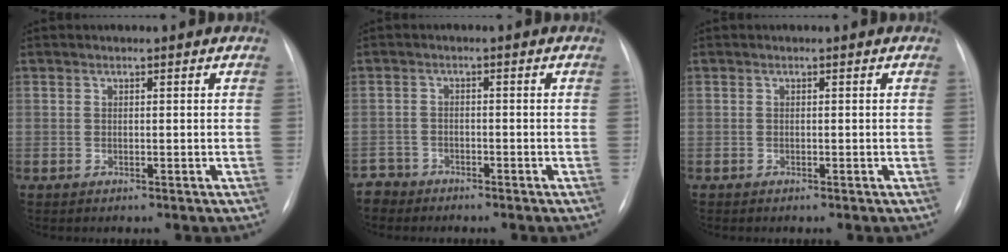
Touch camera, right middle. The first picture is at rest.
{"total": 2.9, "force": [-2.5, 1.1, -1.0], "torque": [0.018, 0.000, -0.052]}
{"total": 0.0}